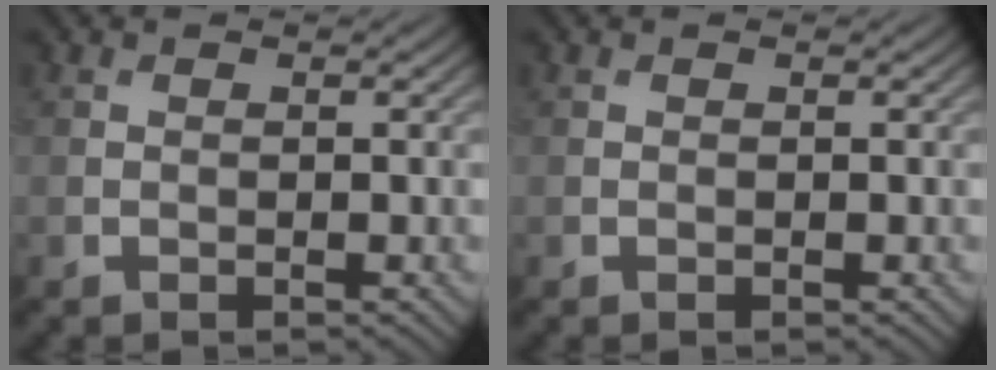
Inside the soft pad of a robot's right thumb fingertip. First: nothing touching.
{"total": 0.0}